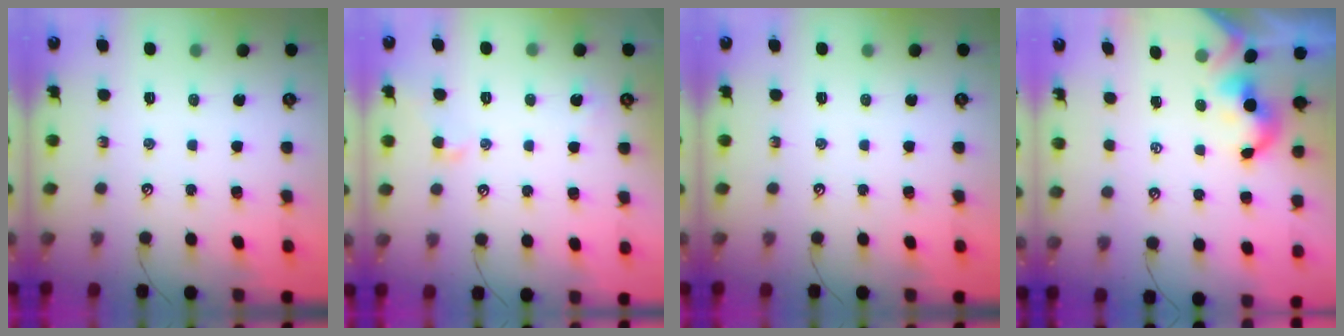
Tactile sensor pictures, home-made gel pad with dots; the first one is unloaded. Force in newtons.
{"total": 1.6, "press": 1.5, "slide": 0.7}
{"total": 0.0}
{"total": 1.2, "press": 1.1, "slide": 0.4}